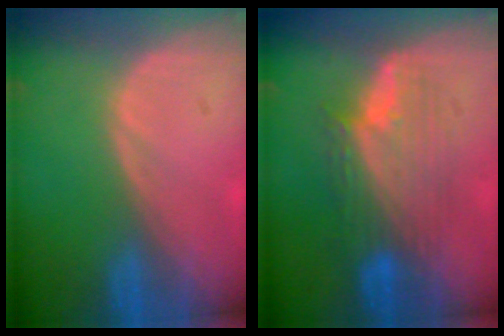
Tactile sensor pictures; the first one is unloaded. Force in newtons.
{"total": 7.7, "press": 7.6, "slide": 0.7}